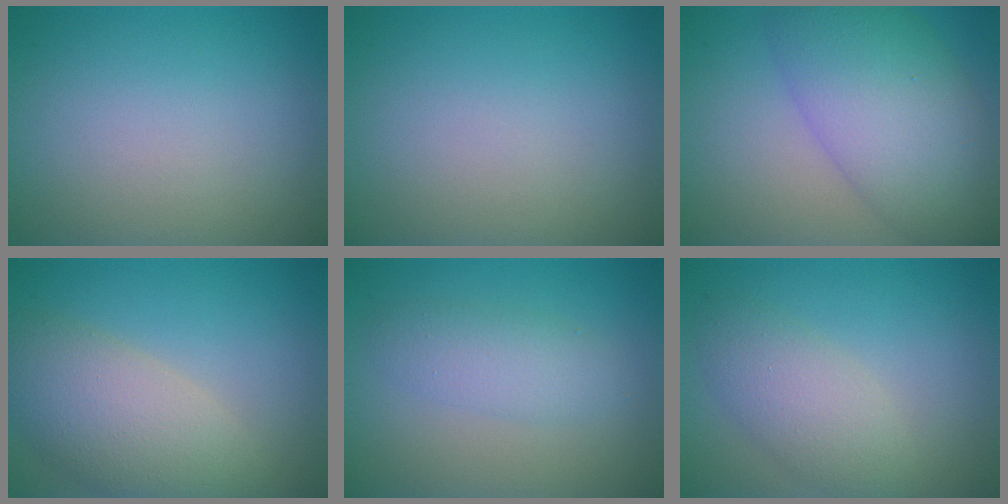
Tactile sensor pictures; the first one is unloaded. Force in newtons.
{"total": 0.0}
{"total": 9.3, "press": 9.3, "slide": 0.2}
{"total": 6.9, "press": 6.9, "slide": 0.5}
{"total": 2.7, "press": 2.7, "slide": 0.1}
{"total": 3.8, "press": 3.8, "slide": 0.3}